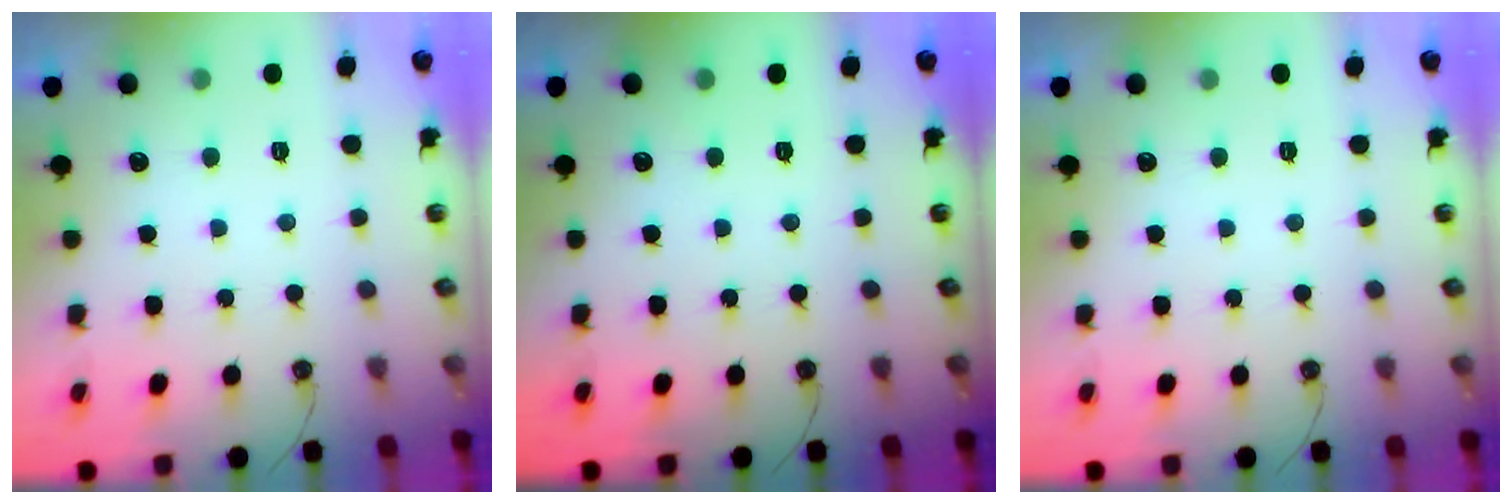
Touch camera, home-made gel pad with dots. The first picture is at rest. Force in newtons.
{"total": 0.0}
{"total": 0.0}